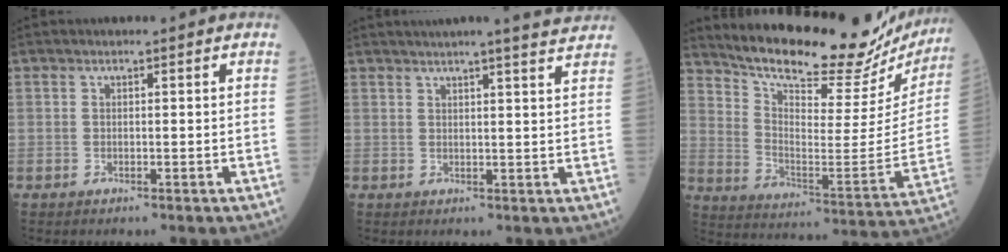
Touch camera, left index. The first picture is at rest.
{"total": 11.3, "force": [10.6, -1.0, 3.7], "torque": [-0.055, -0.022, 0.119]}
{"total": 26.5, "force": [24.1, 5.5, 9.6], "torque": [-0.160, -0.074, 0.323]}